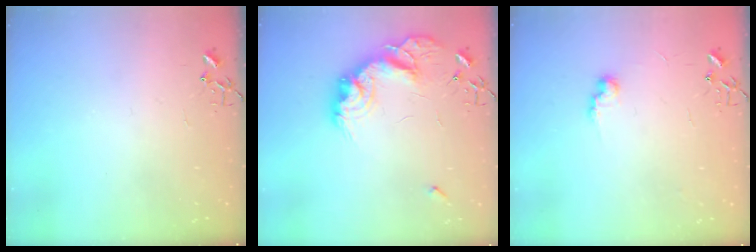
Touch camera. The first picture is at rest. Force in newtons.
{"total": 17.2, "press": 17.2, "slide": 0.9}
{"total": 8.0, "press": 8.0, "slide": 0.7}